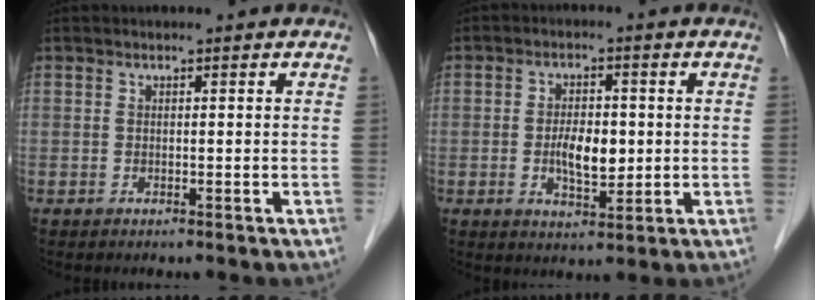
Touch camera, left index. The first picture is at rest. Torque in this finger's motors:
{"motor_torque": [0.13, 0.08, 0.14, 0.07]}